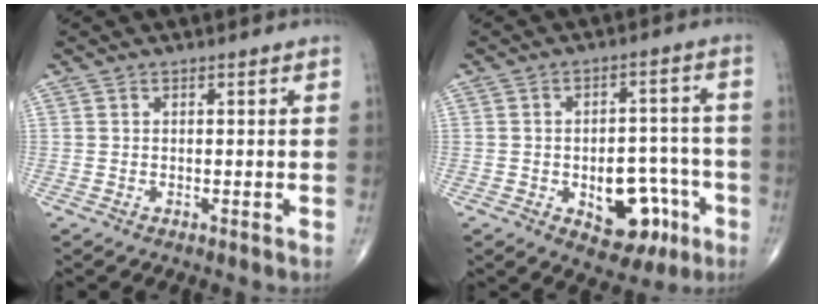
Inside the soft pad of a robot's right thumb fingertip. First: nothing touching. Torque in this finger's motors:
{"motor_torque": [3.88, 1.13, 0.46, -0.63, 0.24]}